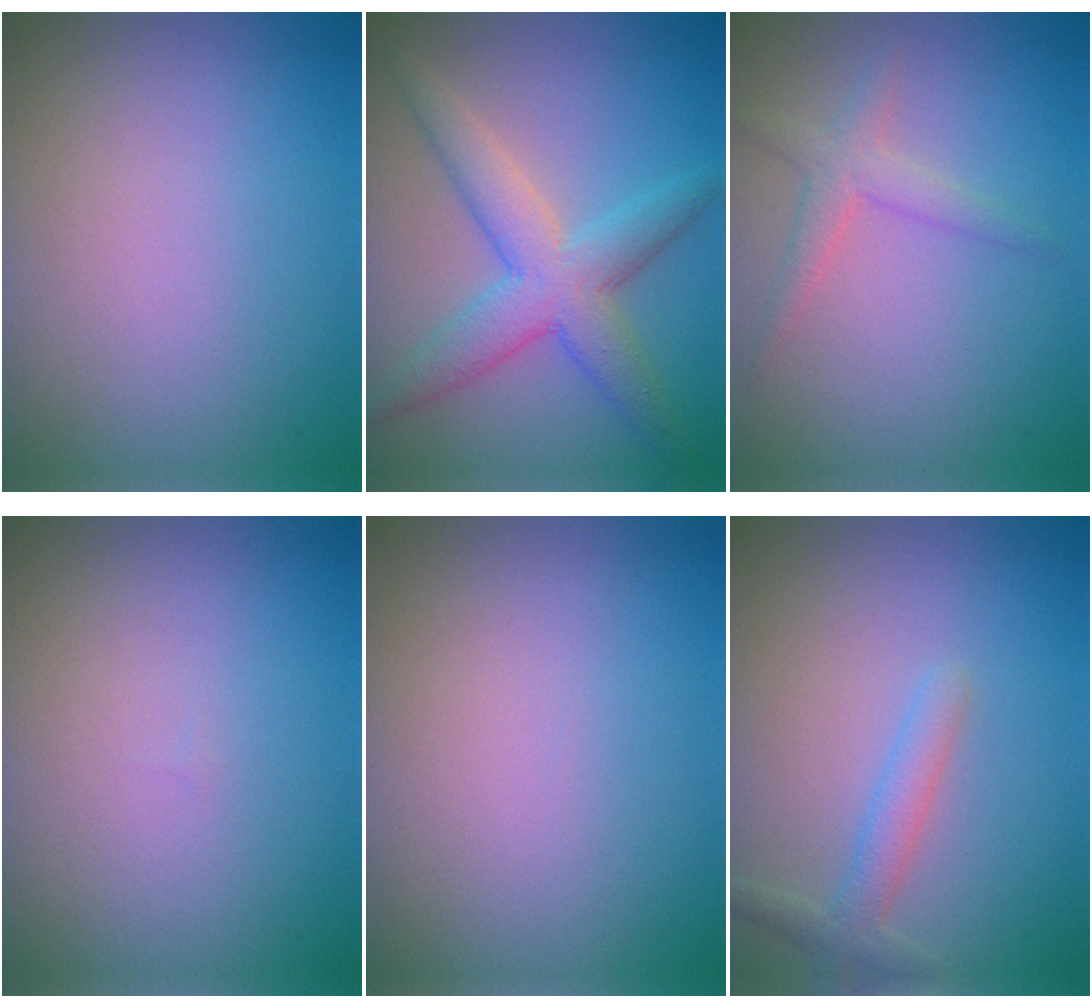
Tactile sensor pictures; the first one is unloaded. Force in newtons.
{"total": 5.7, "press": 5.7, "slide": 0.2}
{"total": 2.2, "press": 2.2, "slide": 0.1}
{"total": 0.0}
{"total": 0.0}
{"total": 2.2, "press": 2.2, "slide": 0.1}